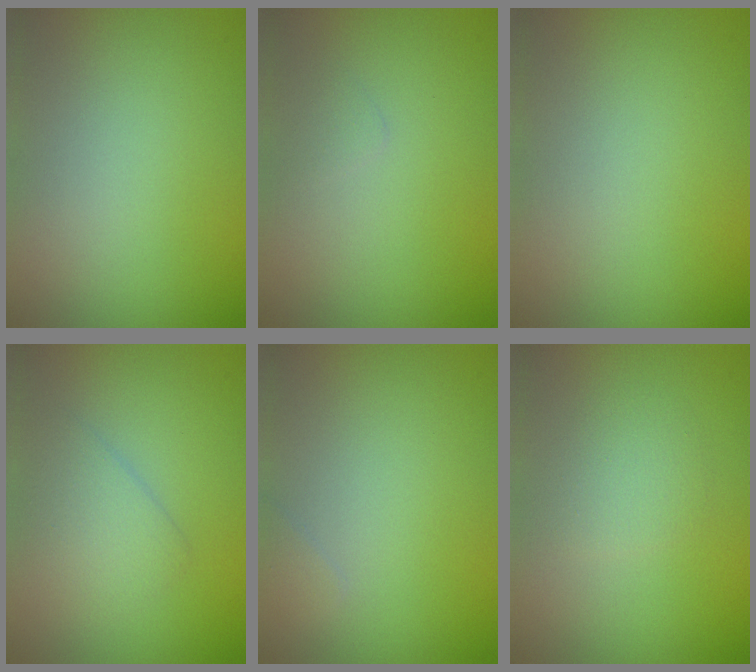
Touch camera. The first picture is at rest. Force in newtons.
{"total": 0.6, "press": 0.6, "slide": 0.0}
{"total": 0.0}
{"total": 2.2, "press": 2.2, "slide": 0.1}
{"total": 0.6, "press": 0.6, "slide": 0.1}
{"total": 1.7, "press": 1.7, "slide": 0.1}